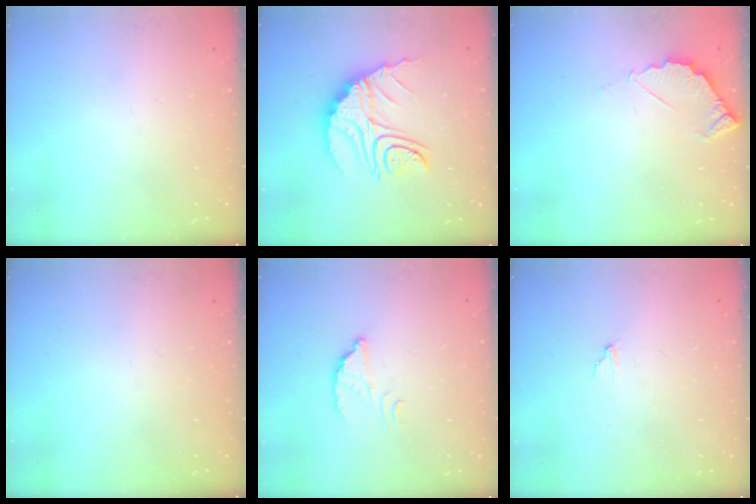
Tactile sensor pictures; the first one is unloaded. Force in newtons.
{"total": 16.1, "press": 16.1, "slide": 1.2}
{"total": 3.7, "press": 3.7, "slide": 0.3}
{"total": 0.0}
{"total": 2.4, "press": 2.4, "slide": 0.3}
{"total": 2.0, "press": 2.0, "slide": 0.1}